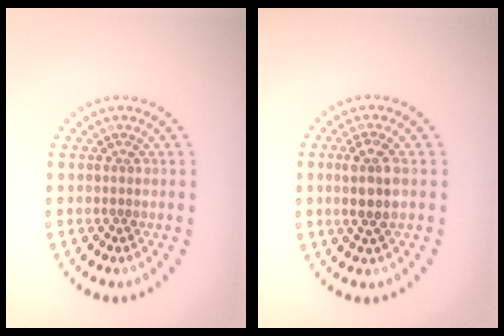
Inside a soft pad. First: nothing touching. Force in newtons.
{"total": 2.9, "press": 2.6, "slide": 1.2}